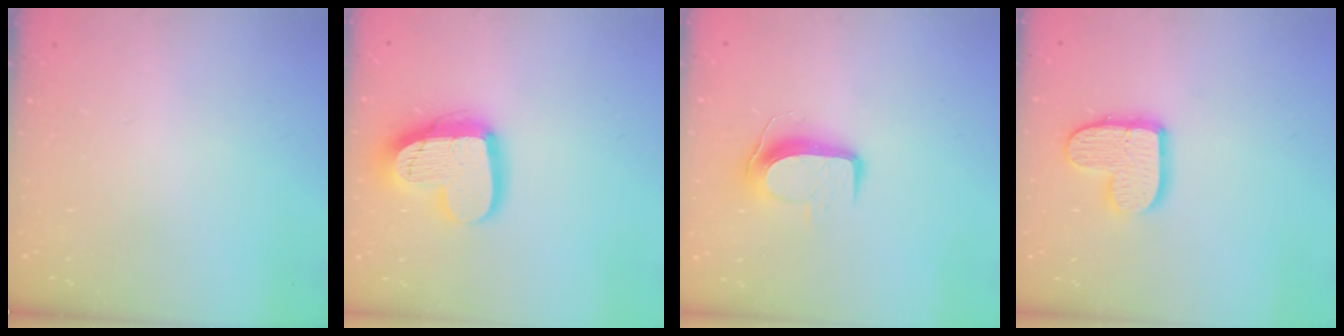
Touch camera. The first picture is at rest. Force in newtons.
{"total": 17.0, "press": 17.0, "slide": 1.5}
{"total": 8.8, "press": 8.8, "slide": 0.6}
{"total": 12.2, "press": 12.2, "slide": 0.8}